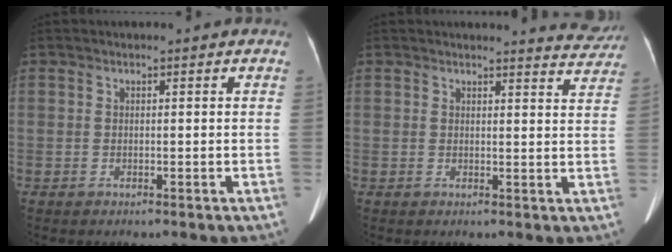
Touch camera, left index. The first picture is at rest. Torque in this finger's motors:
{"motor_torque": [0.28, -0.30, -0.03, 0.01]}